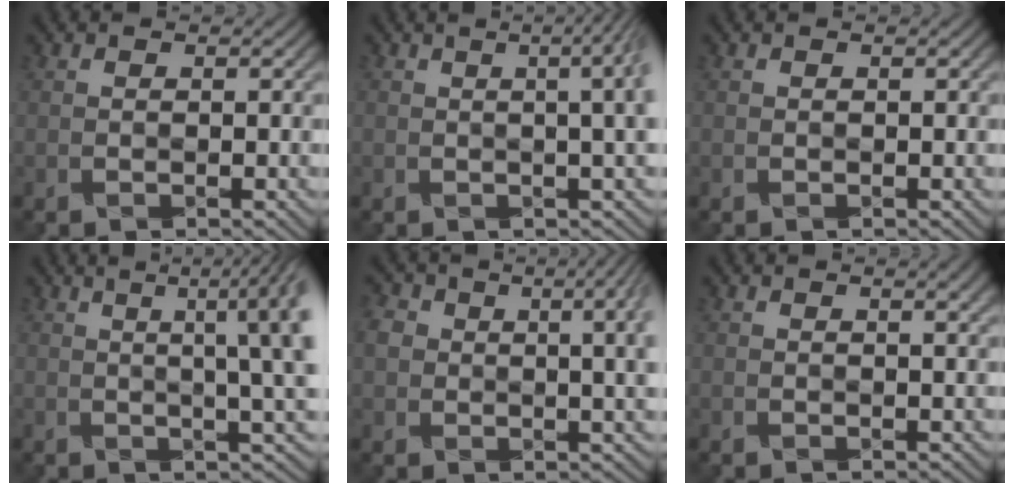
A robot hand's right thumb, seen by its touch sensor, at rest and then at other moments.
{"total": 6.9, "force": [0.9, 2.3, 6.4], "torque": [-0.049, 0.026, 0.000]}
{"total": 0.0}
{"total": 10.5, "force": [1.6, 2.8, 10.0], "torque": [-0.085, 0.031, 0.022]}
{"total": 7.3, "force": [1.4, 3.9, 6.0], "torque": [-0.095, 0.001, 0.021]}
{"total": 1.9, "force": [0.8, 0.5, 1.6], "torque": [-0.018, 0.001, 0.008]}